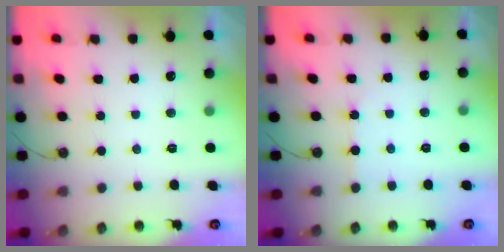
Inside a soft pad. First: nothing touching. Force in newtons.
{"total": 2.3, "press": 2.3, "slide": 0.4}